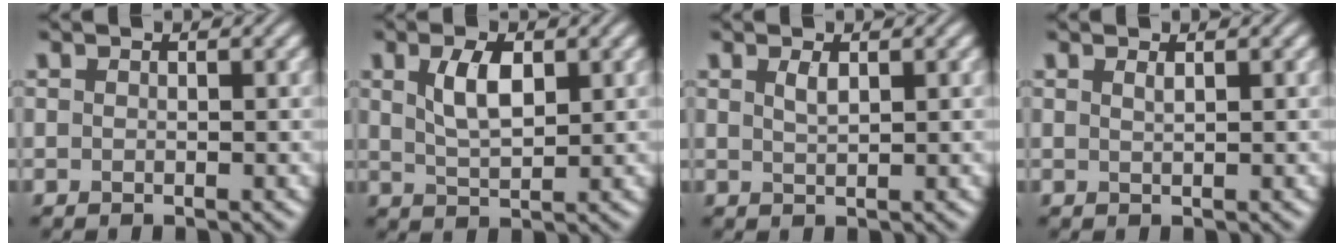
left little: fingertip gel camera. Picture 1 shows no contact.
{"total": 3.7, "force": [1.3, 1.7, 3.0], "torque": [-0.063, 0.002, 0.028]}
{"total": 1.2, "force": [0.7, 0.3, 0.9], "torque": [-0.020, 0.002, 0.013]}
{"total": 0.7, "force": [0.4, 0.2, 0.5], "torque": [-0.004, 0.000, 0.007]}